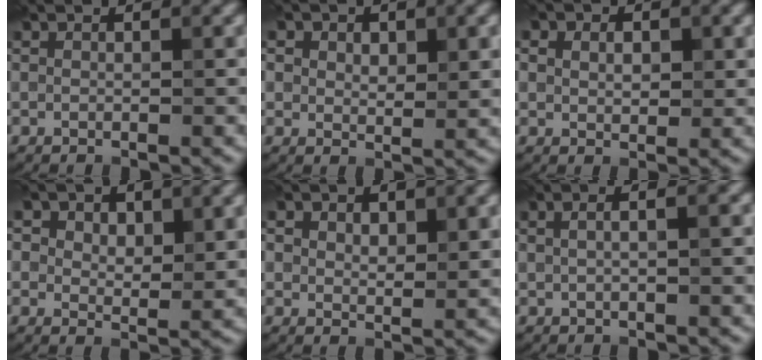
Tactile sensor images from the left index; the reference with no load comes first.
{"total": 4.3, "force": [1.9, 2.8, 2.7], "torque": [-0.032, -0.004, 0.022]}
{"total": 5.1, "force": [2.2, 3.5, 3.0], "torque": [-0.041, 0.017, 0.012]}
{"total": 5.6, "force": [2.7, 3.5, 3.4], "torque": [-0.044, 0.001, 0.027]}
{"total": 3.9, "force": [1.6, 2.3, 2.7], "torque": [-0.038, -0.006, 0.026]}
{"total": 5.2, "force": [1.6, 2.6, 4.3], "torque": [-0.025, 0.033, -0.010]}